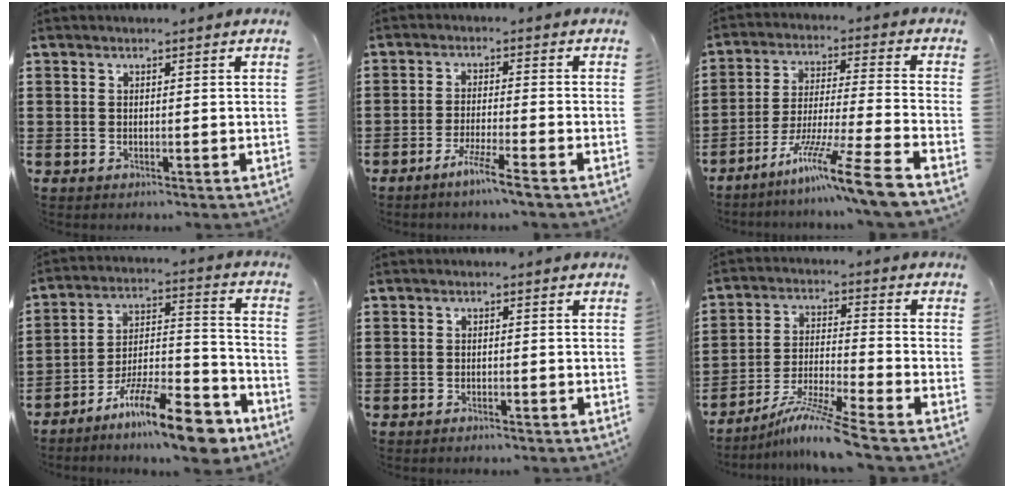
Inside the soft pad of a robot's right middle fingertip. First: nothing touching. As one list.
[{"total": 4.1, "force": [-3.3, -0.6, 2.4], "torque": [-0.047, -0.008, -0.060]}, {"total": 12.1, "force": [-9.3, -0.9, 7.7], "torque": [-0.140, 0.002, -0.178]}, {"total": 14.9, "force": [-11.4, 2.4, 9.4], "torque": [-0.149, 0.043, -0.201]}, {"total": 0.8, "force": [-0.8, 0.1, 0.0], "torque": [-0.003, -0.001, -0.016]}, {"total": 8.3, "force": [-6.8, -0.7, 4.7], "torque": [-0.101, -0.018, -0.133]}]